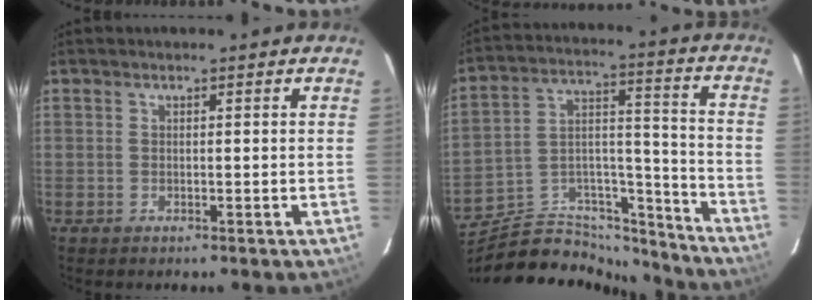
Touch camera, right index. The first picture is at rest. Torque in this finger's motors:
{"motor_torque": [0.31, -1.56, -0.14, -0.08]}